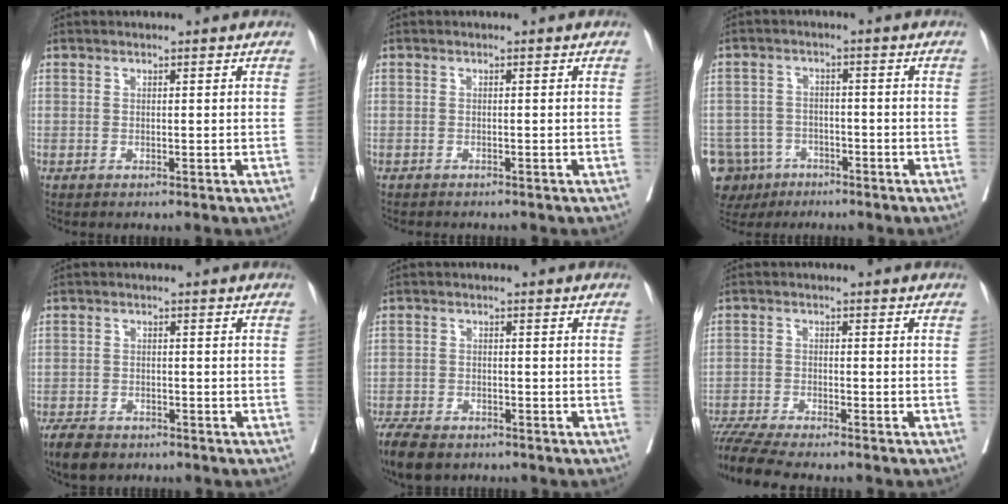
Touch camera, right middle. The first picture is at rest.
{"total": 3.2, "force": [-2.9, 0.7, 1.2], "torque": [-0.019, -0.005, -0.036]}
{"total": 11.1, "force": [-6.5, 8.5, 2.7], "torque": [-0.079, 0.002, -0.099]}
{"total": 4.9, "force": [-3.9, 2.2, 2.1], "torque": [-0.036, -0.004, -0.063]}
{"total": 7.5, "force": [-5.9, 3.1, 3.5], "torque": [-0.059, -0.010, -0.095]}
{"total": 9.4, "force": [-8.4, 0.3, 4.2], "torque": [-0.070, -0.016, -0.141]}